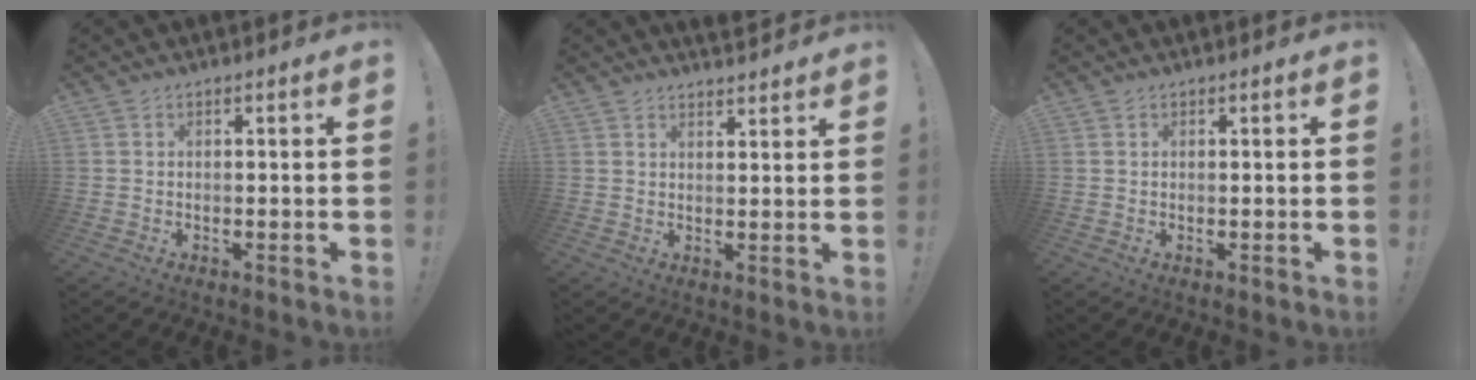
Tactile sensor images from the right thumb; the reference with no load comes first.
{"total": 2.9, "force": [2.8, 0.6, 0.5], "torque": [0.008, -0.024, 0.049]}
{"total": 0.0}